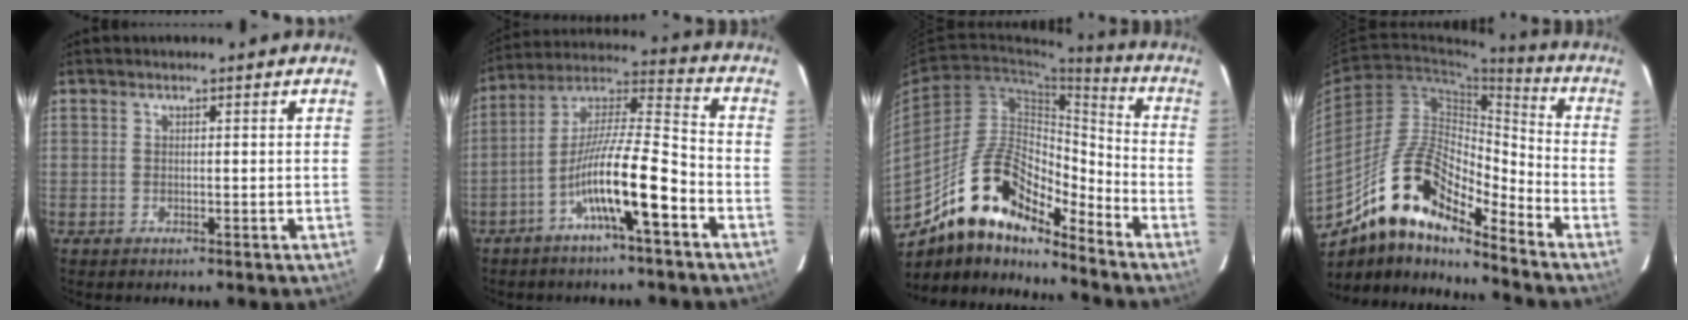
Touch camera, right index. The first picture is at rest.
{"total": 13.1, "force": [-5.9, 0.9, 11.7], "torque": [-0.218, 0.012, -0.107]}
{"total": 14.5, "force": [-11.5, 4.6, 7.6], "torque": [-0.132, 0.039, -0.205]}
{"total": 15.0, "force": [-10.9, 4.2, 9.3], "torque": [-0.169, 0.031, -0.192]}